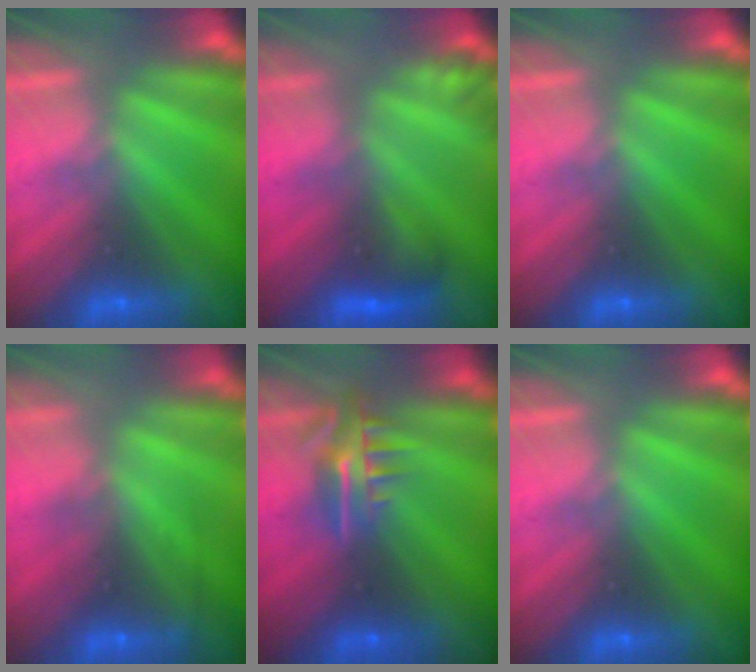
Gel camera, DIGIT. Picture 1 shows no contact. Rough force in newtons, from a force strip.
{"total": 2.9}
{"total": 0.0}
{"total": 2.4}
{"total": 7.7}
{"total": 0.0}